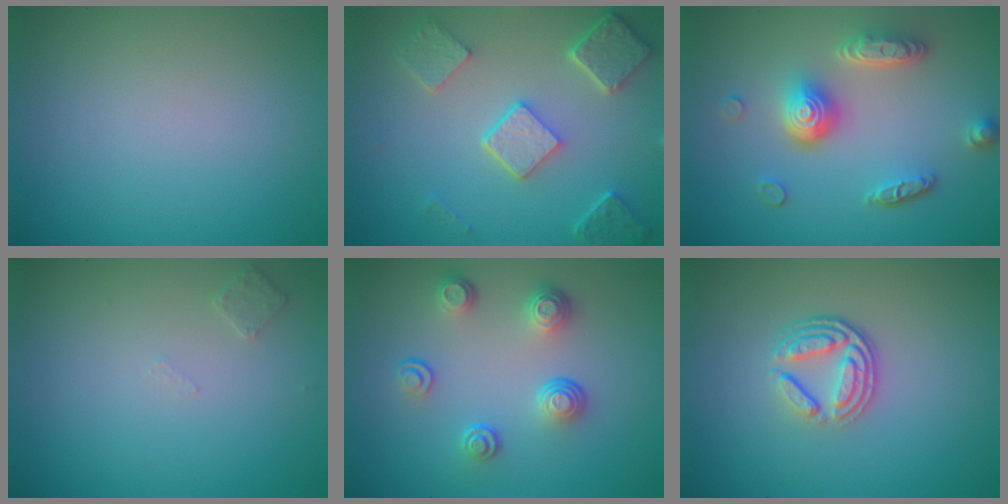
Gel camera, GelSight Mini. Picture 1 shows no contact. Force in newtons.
{"total": 5.3, "press": 4.1, "slide": 3.4}
{"total": 4.9, "press": 3.7, "slide": 3.3}
{"total": 1.0, "press": 1.0, "slide": 0.1}
{"total": 3.8, "press": 2.8, "slide": 2.7}
{"total": 3.9, "press": 2.8, "slide": 2.7}